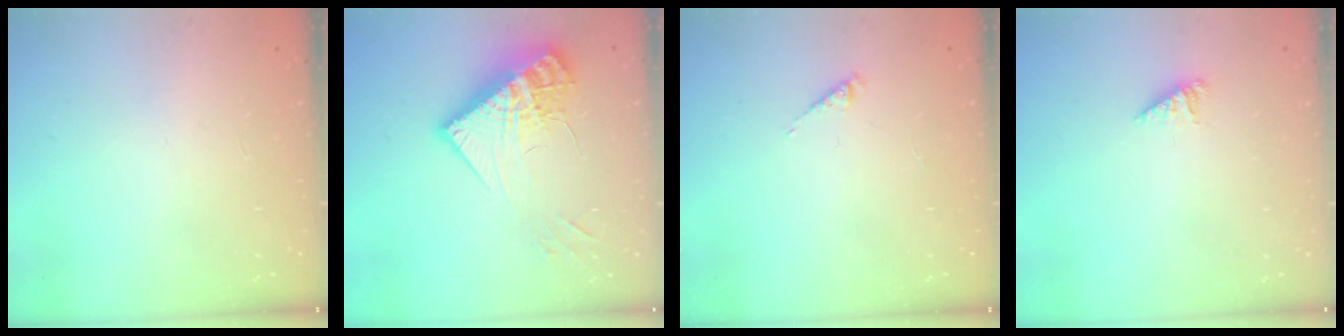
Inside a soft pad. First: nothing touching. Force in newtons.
{"total": 16.2, "press": 16.1, "slide": 1.5}
{"total": 1.1, "press": 1.1, "slide": 0.3}
{"total": 2.4, "press": 2.4, "slide": 0.1}